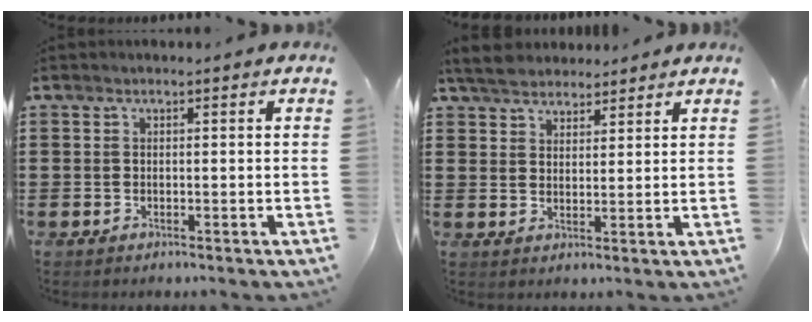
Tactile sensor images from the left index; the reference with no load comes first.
{"total": 4.4, "force": [4.0, 1.5, 0.9], "torque": [-0.032, -0.003, 0.076]}